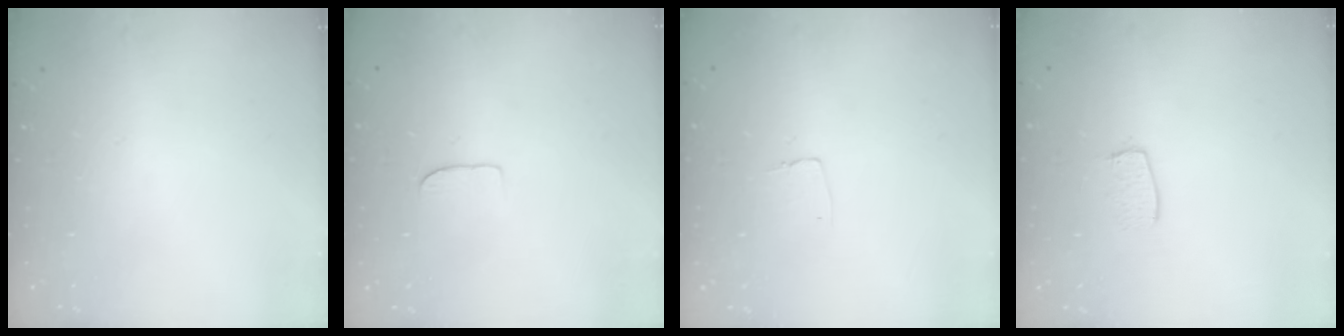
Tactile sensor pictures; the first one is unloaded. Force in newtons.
{"total": 4.5, "press": 4.5, "slide": 0.3}
{"total": 3.8, "press": 3.8, "slide": 0.2}
{"total": 5.9, "press": 5.9, "slide": 0.3}